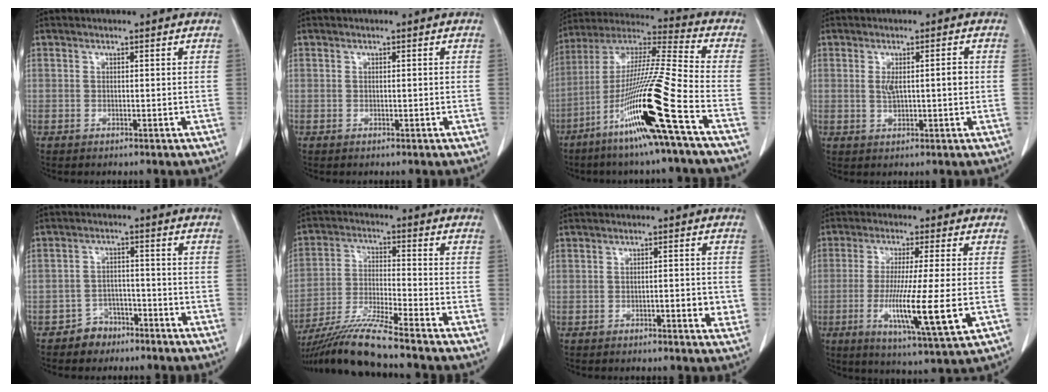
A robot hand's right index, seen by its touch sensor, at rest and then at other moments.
{"total": 0.0}
{"total": 19.4, "force": [-8.7, -1.6, 17.3], "torque": [-0.353, -0.035, -0.171]}
{"total": 3.9, "force": [0.3, 1.1, 3.7], "torque": [-0.065, 0.009, 0.009]}
{"total": 3.9, "force": [-2.9, 2.6, 0.4], "torque": [-0.008, 0.012, -0.046]}
{"total": 10.6, "force": [-9.2, -1.9, 4.9], "torque": [-0.093, -0.020, -0.173]}
{"total": 3.1, "force": [-0.8, 0.8, 2.9], "torque": [-0.042, 0.000, -0.010]}
{"total": 13.0, "force": [-2.9, -0.1, 12.7], "torque": [-0.229, -0.033, -0.051]}